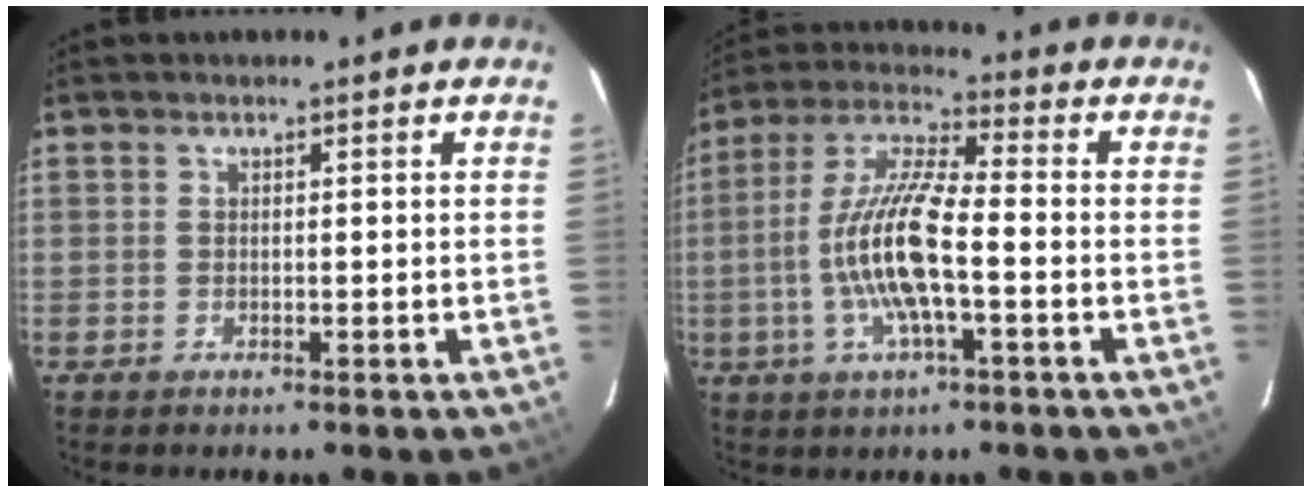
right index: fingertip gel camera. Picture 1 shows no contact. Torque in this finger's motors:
{"motor_torque": [2.14, 0.00, 1.05, 0.20]}